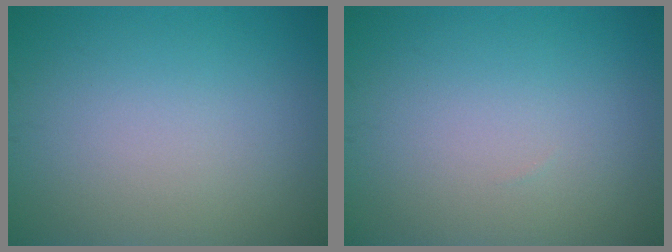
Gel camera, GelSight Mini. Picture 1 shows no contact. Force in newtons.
{"total": 0.0}